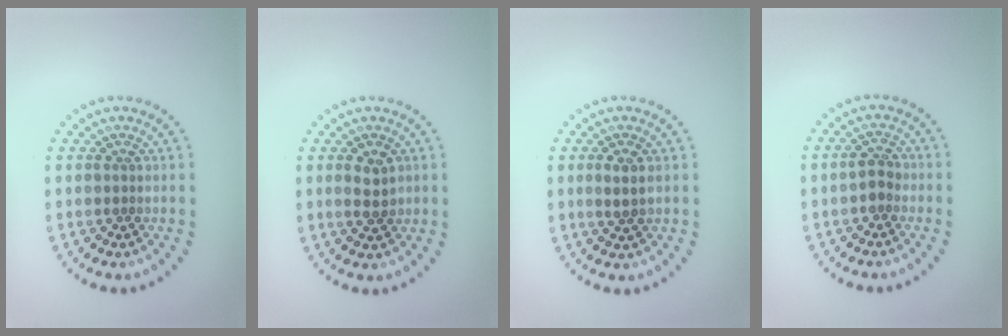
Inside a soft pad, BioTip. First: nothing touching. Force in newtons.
{"total": 2.2, "press": 2.2, "slide": 0.3}
{"total": 1.3, "press": 1.2, "slide": 0.5}
{"total": 1.8, "press": 1.8, "slide": 0.4}